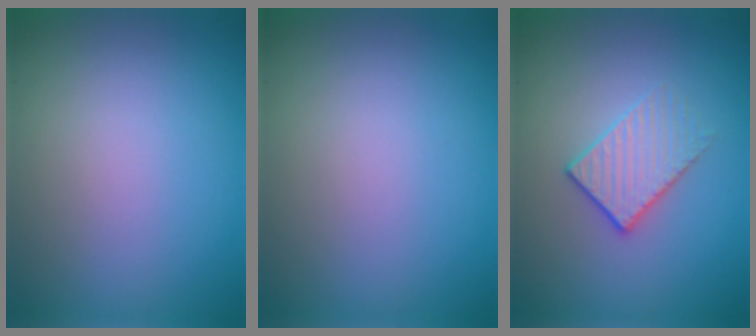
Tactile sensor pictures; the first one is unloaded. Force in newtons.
{"total": 0.0}
{"total": 2.2, "press": 1.9, "slide": 1.2}